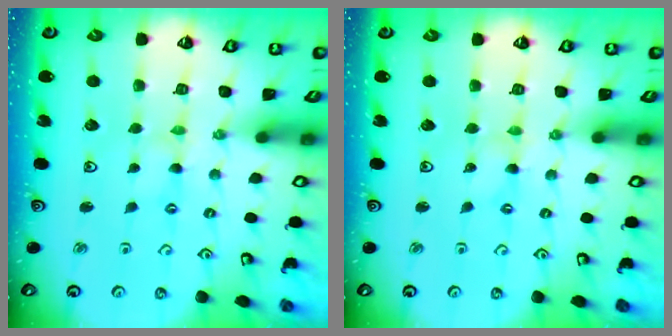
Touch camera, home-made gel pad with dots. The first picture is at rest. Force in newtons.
{"total": 0.0}